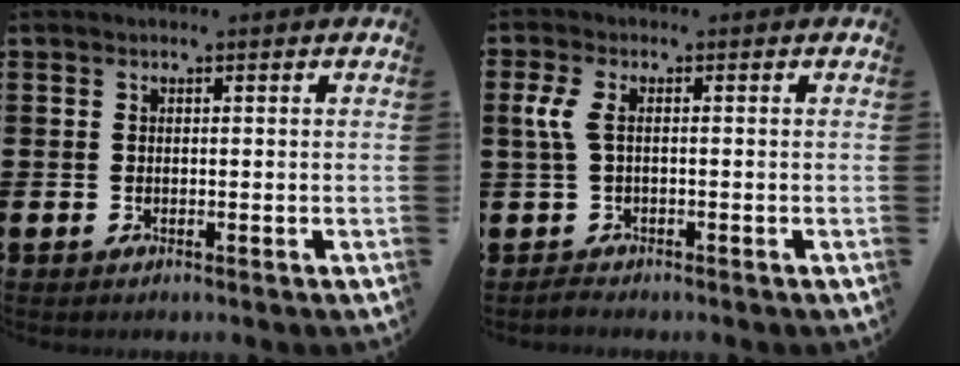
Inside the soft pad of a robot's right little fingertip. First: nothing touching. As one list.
[{"total": 3.0, "force": [-0.4, 1.1, 2.8], "torque": [-0.069, 0.002, -0.013]}]